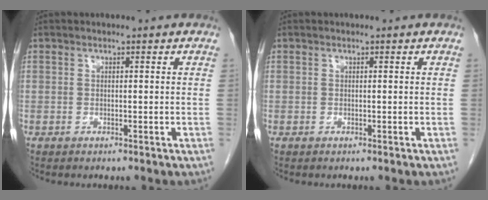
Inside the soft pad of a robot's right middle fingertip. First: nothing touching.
{"total": 0.0}